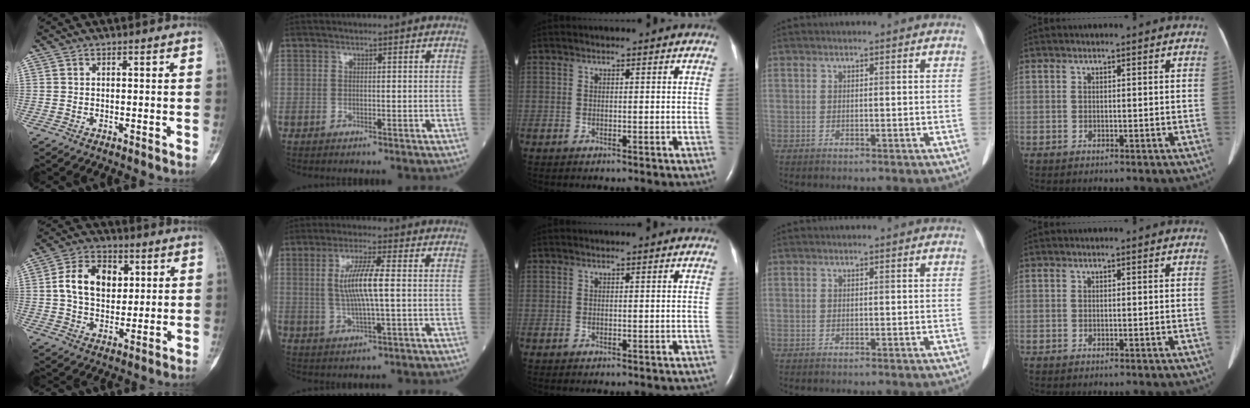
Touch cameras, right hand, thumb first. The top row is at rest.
{"thumb": {"total": 11.6, "force": [2.3, 8.1, 8.0], "torque": [-0.110, 0.000, 0.036]}, "index": {"total": 7.7, "force": [0.8, 0.6, 7.6], "torque": [-0.153, 0.001, 0.014]}, "middle": {"total": 0.9, "force": [-0.6, 0.5, 0.5], "torque": [-0.005, -0.002, -0.002]}}